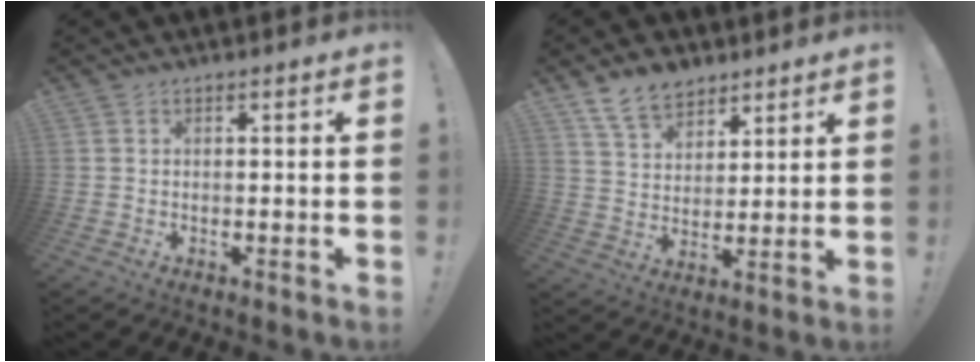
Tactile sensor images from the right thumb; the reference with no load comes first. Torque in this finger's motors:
{"motor_torque": [-0.24, 0.30, 0.22, 0.13, 0.00]}